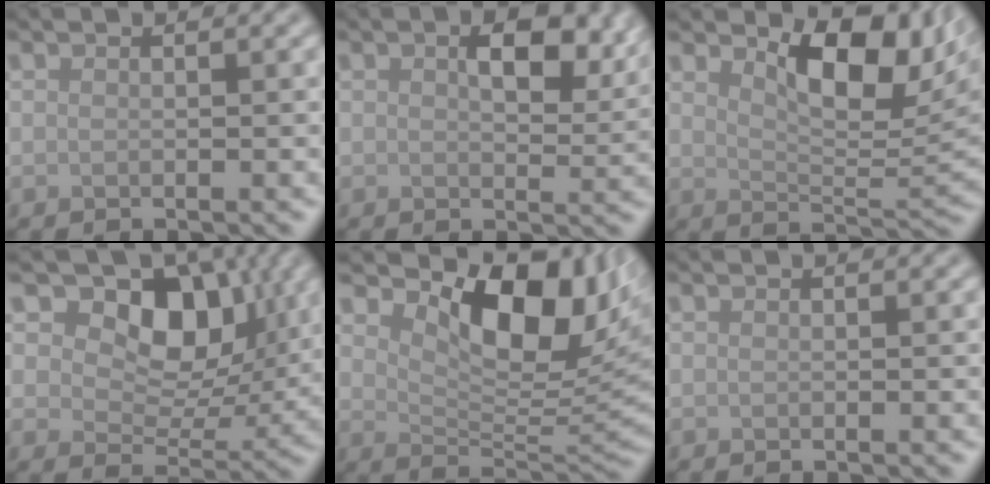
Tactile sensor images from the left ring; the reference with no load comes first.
{"total": 5.4, "force": [2.2, 2.6, 4.2], "torque": [-0.063, -0.003, 0.036]}
{"total": 7.9, "force": [3.2, 3.6, 6.3], "torque": [-0.090, -0.008, 0.051]}
{"total": 9.6, "force": [4.3, 6.2, 6.0], "torque": [-0.083, -0.008, 0.059]}
{"total": 10.1, "force": [4.8, 4.7, 7.5], "torque": [-0.107, -0.010, 0.083]}
{"total": 0.0}